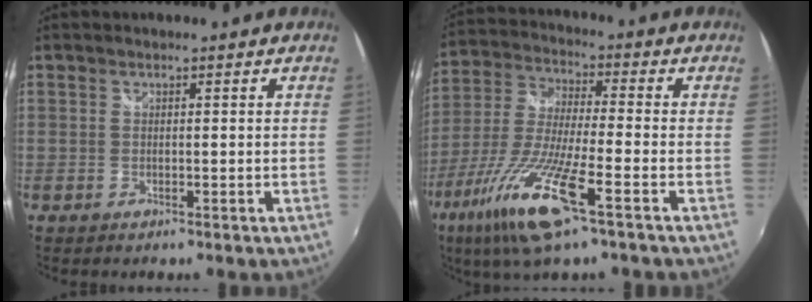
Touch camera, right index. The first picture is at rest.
{"total": 16.4, "force": [-8.4, 2.2, 13.9], "torque": [-0.302, -0.032, -0.167]}